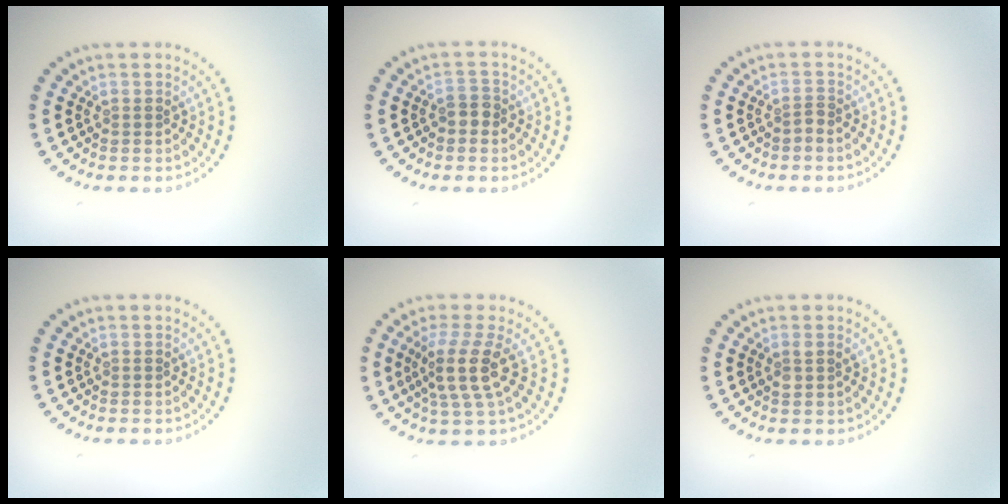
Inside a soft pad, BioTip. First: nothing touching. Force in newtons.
{"total": 1.4, "press": 1.3, "slide": 0.6}
{"total": 0.5, "press": 0.2, "slide": 0.5}
{"total": 0.0}
{"total": 3.7, "press": 3.0, "slide": 2.2}
{"total": 1.2, "press": 1.1, "slide": 0.5}